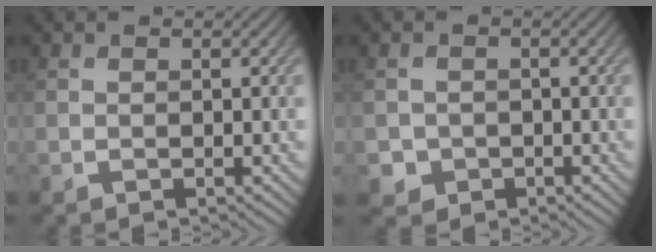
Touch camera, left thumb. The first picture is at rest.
{"total": 2.1, "force": [-0.9, 1.9, 0.3], "torque": [-0.002, -0.006, -0.018]}